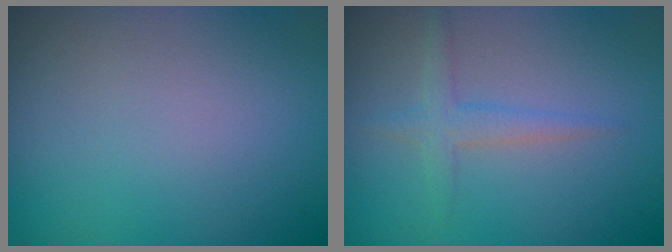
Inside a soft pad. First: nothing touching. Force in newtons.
{"total": 1.9, "press": 1.9, "slide": 0.1}